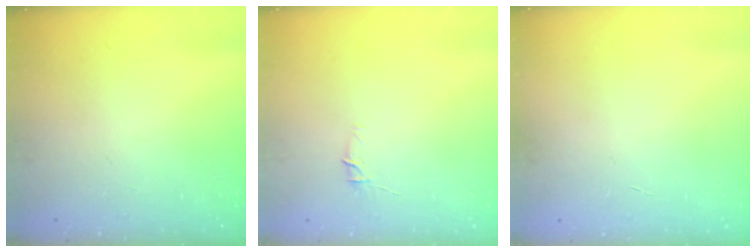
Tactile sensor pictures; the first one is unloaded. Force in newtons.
{"total": 4.5, "press": 4.4, "slide": 1.0}
{"total": 0.0}